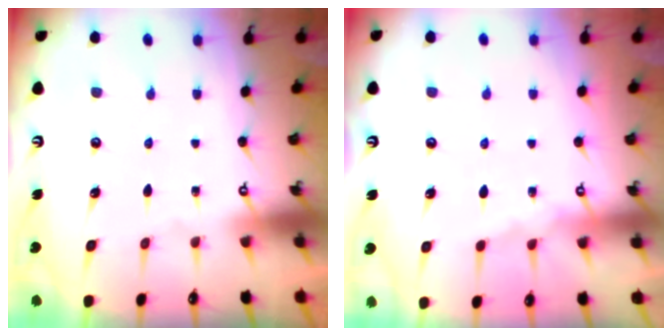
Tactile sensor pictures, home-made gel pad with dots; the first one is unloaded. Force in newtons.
{"total": 5.4, "press": 5.4, "slide": 0.7}